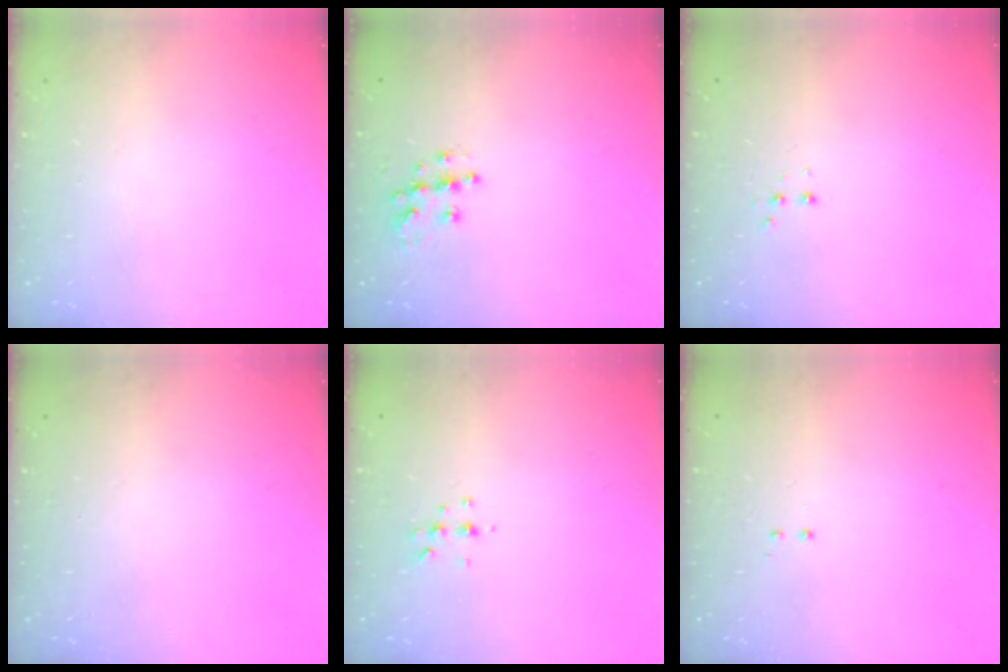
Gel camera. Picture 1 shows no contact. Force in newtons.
{"total": 8.9, "press": 8.9, "slide": 0.5}
{"total": 2.9, "press": 2.7, "slide": 1.0}
{"total": 0.0}
{"total": 4.5, "press": 4.4, "slide": 0.8}
{"total": 0.5, "press": 0.5, "slide": 0.3}